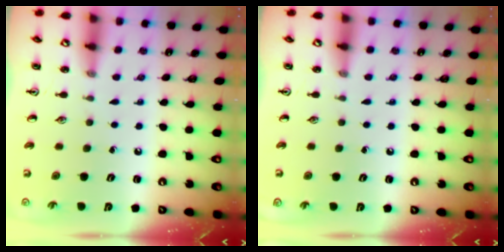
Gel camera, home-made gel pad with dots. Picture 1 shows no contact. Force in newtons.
{"total": 0.0}